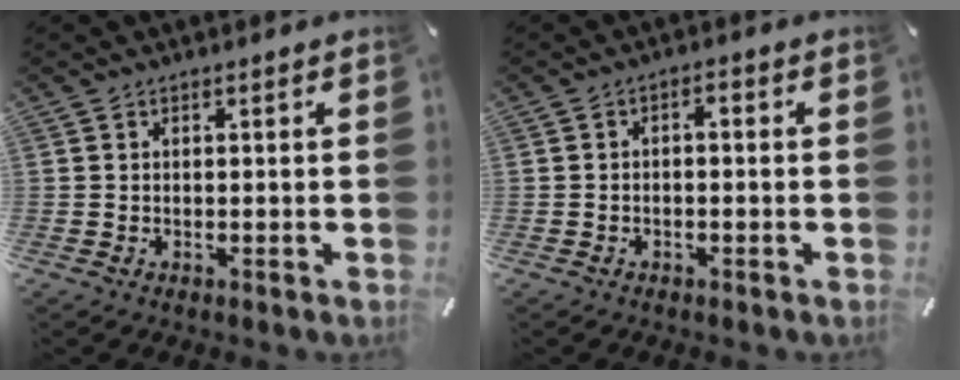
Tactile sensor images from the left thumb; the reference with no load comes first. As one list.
[{"total": 2.0, "force": [-1.2, 0.7, 1.4], "torque": [-0.024, 0.010, -0.025]}]